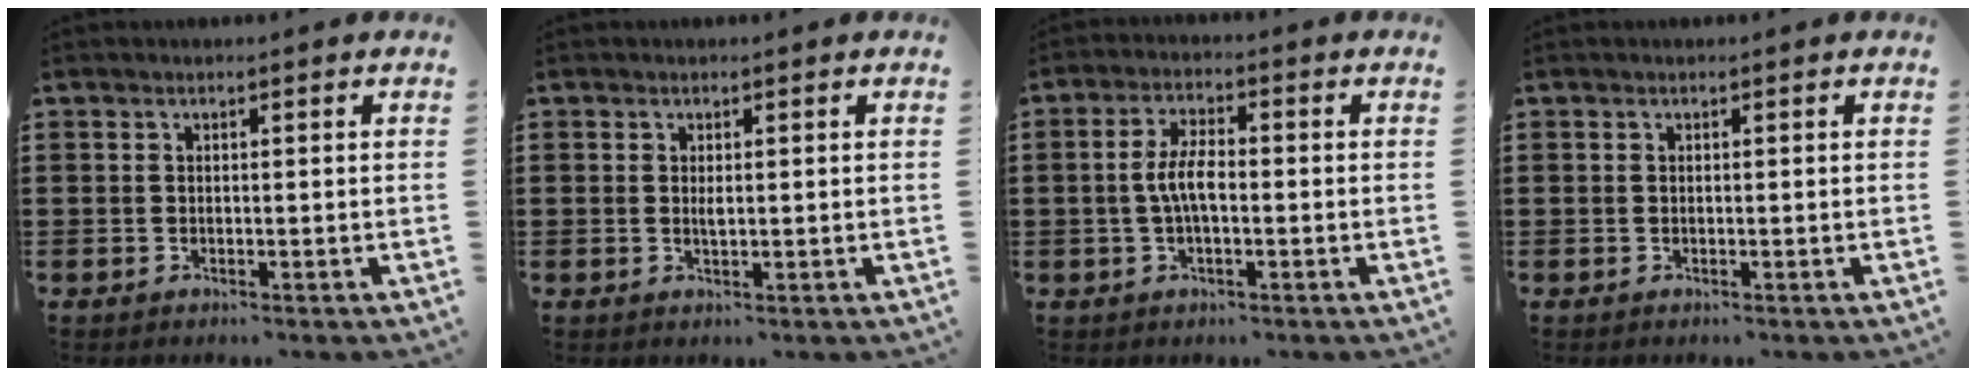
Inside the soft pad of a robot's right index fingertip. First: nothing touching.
{"total": 1.1, "force": [0.2, 0.3, 1.1], "torque": [-0.020, 0.002, 0.003]}
{"total": 5.2, "force": [-0.5, 2.1, 4.7], "torque": [-0.107, -0.001, -0.017]}
{"total": 0.0}